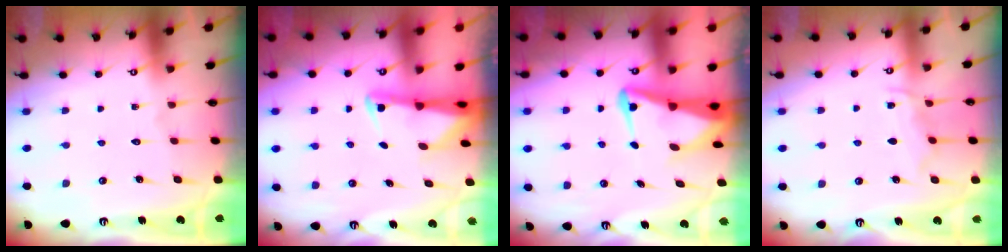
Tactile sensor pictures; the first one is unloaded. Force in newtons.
{"total": 2.2, "press": 2.1, "slide": 0.5}
{"total": 6.0, "press": 6.0, "slide": 0.7}
{"total": 6.6, "press": 6.5, "slide": 0.8}